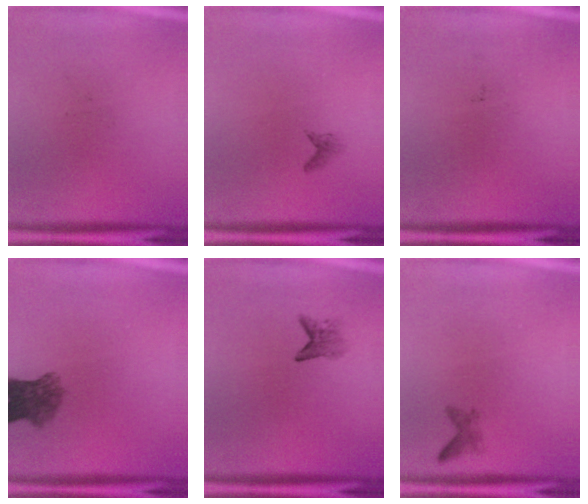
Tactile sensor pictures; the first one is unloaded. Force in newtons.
{"total": 0.7}
{"total": 0.0}
{"total": 5.4}
{"total": 1.8}
{"total": 1.1}